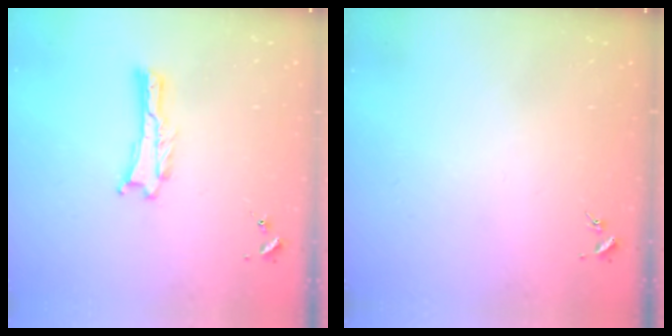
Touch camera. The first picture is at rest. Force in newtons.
{"total": 0.0}